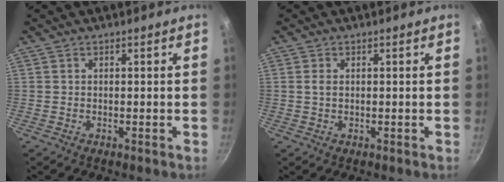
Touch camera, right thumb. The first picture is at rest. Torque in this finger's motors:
{"motor_torque": [-0.37, 0.13, 0.01, -0.43, 0.00]}